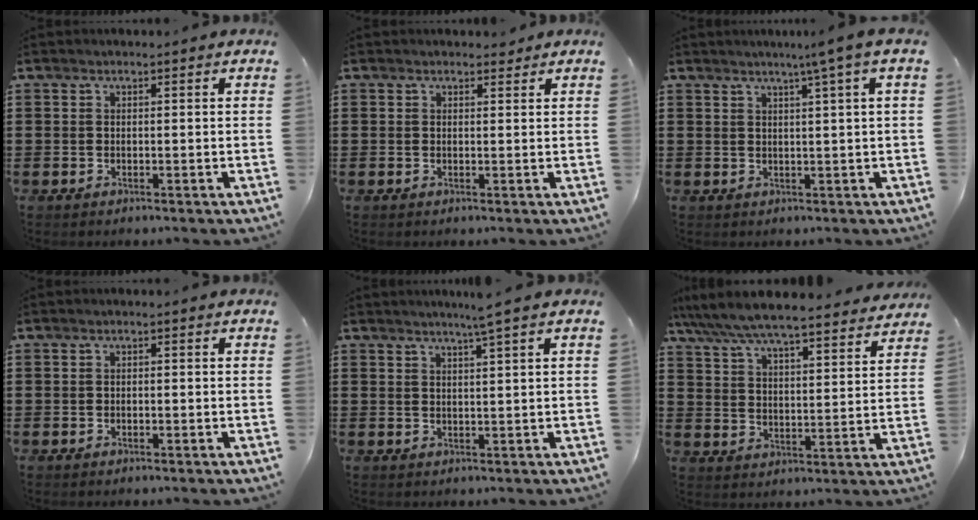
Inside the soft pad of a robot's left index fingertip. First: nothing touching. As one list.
[{"total": 1.1, "force": [1.0, 0.6, 0.2], "torque": [0.001, 0.002, 0.017]}, {"total": 3.3, "force": [1.7, -1.1, 2.6], "torque": [-0.049, -0.007, 0.027]}, {"total": 0.6, "force": [-0.5, 0.2, 0.4], "torque": [-0.010, -0.004, -0.008]}, {"total": 3.0, "force": [2.2, -0.8, 2.0], "torque": [-0.040, -0.004, 0.037]}, {"total": 7.1, "force": [6.8, 0.5, 2.1], "torque": [-0.071, -0.041, 0.118]}]